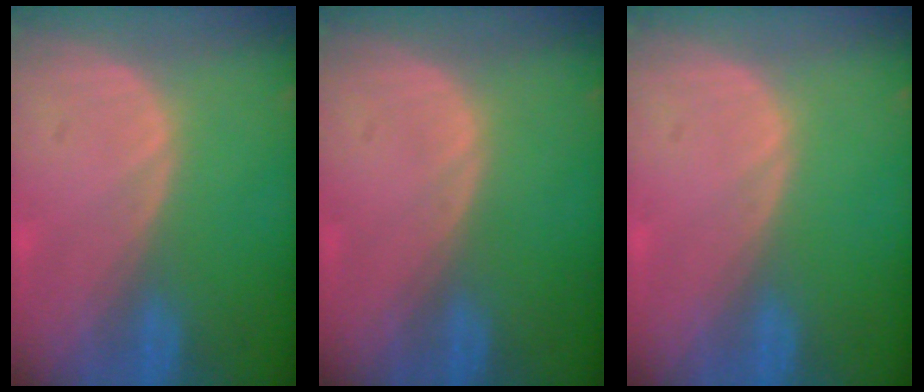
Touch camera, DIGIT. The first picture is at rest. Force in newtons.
{"total": 0.0}
{"total": 0.0}